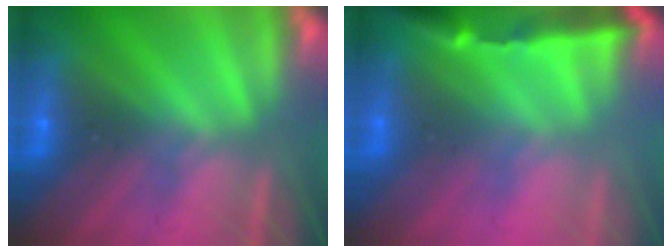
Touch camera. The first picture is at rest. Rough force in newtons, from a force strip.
{"total": 4.0}